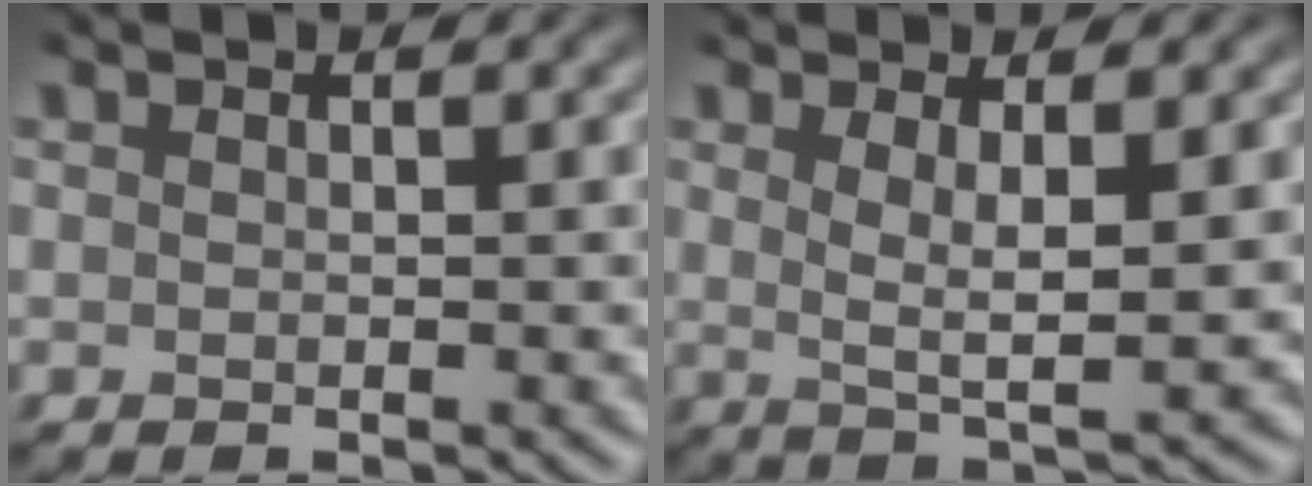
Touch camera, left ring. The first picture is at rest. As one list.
[{"total": 3.2, "force": [0.6, 0.7, 3.0], "torque": [-0.066, -0.015, 0.023]}]